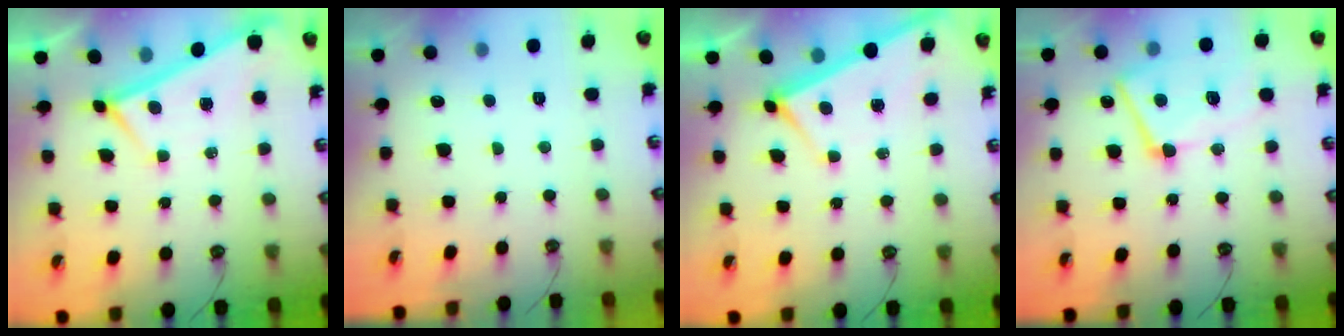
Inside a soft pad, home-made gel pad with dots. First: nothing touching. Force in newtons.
{"total": 0.0}
{"total": 2.9, "press": 2.9, "slide": 0.1}
{"total": 9.2, "press": 9.0, "slide": 1.6}